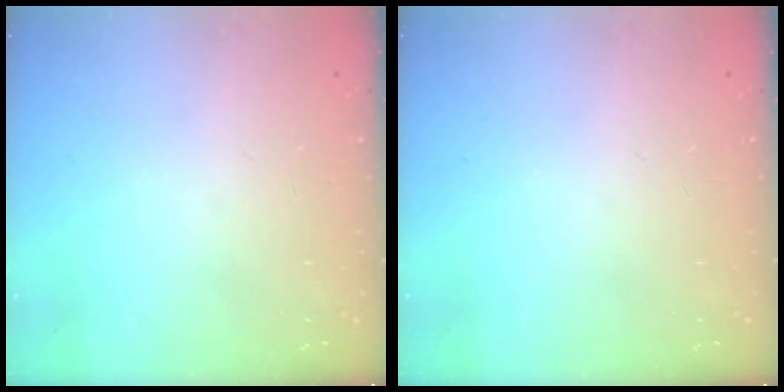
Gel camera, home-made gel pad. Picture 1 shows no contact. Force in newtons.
{"total": 0.0}